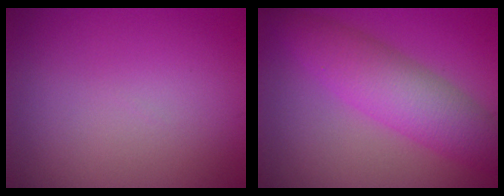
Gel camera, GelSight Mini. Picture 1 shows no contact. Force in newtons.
{"total": 5.6, "press": 5.6, "slide": 0.1}